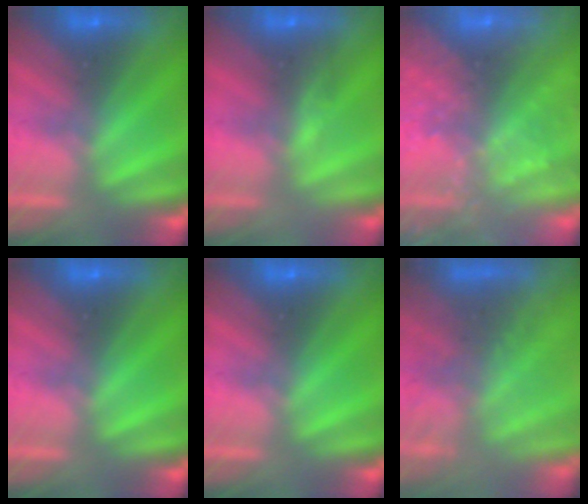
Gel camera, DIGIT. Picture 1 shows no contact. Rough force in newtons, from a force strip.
{"total": 2.6}
{"total": 10.8}
{"total": 0.0}
{"total": 0.0}
{"total": 9.5}